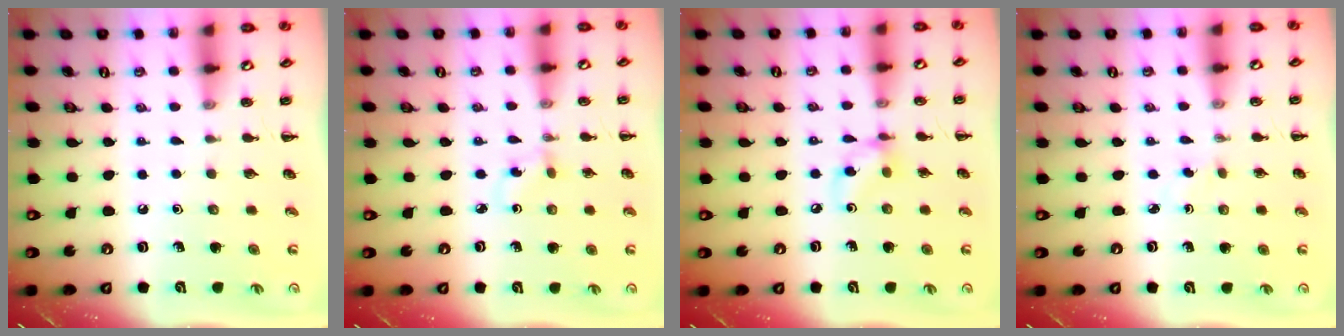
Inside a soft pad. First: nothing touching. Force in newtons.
{"total": 1.7, "press": 1.5, "slide": 0.9}
{"total": 6.2, "press": 6.2, "slide": 0.4}
{"total": 0.9, "press": 0.7, "slide": 0.5}